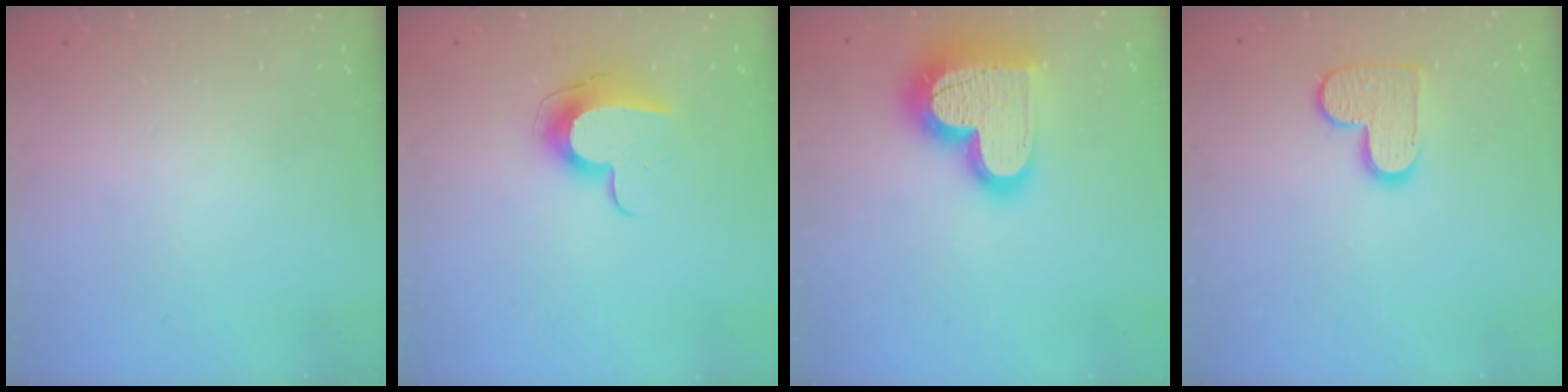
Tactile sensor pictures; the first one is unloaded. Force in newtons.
{"total": 10.2, "press": 10.2, "slide": 0.1}
{"total": 23.3, "press": 23.2, "slide": 1.9}
{"total": 10.5, "press": 10.5, "slide": 0.5}